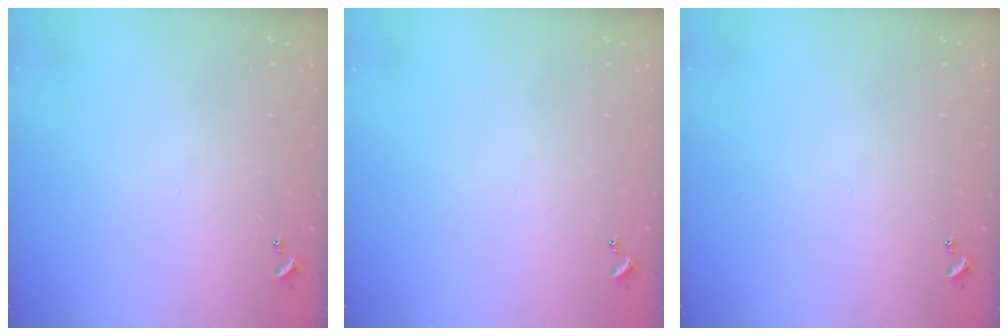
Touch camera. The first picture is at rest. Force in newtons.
{"total": 0.0}
{"total": 0.0}